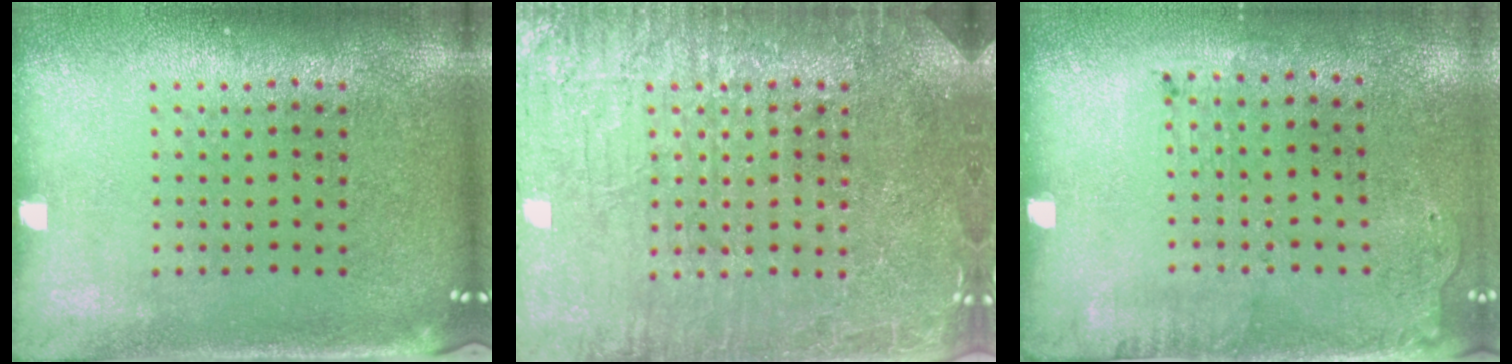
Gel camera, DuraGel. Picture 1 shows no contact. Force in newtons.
{"total": 4.7, "press": 4.6, "slide": 0.7}
{"total": 1.8, "press": 1.2, "slide": 1.4}